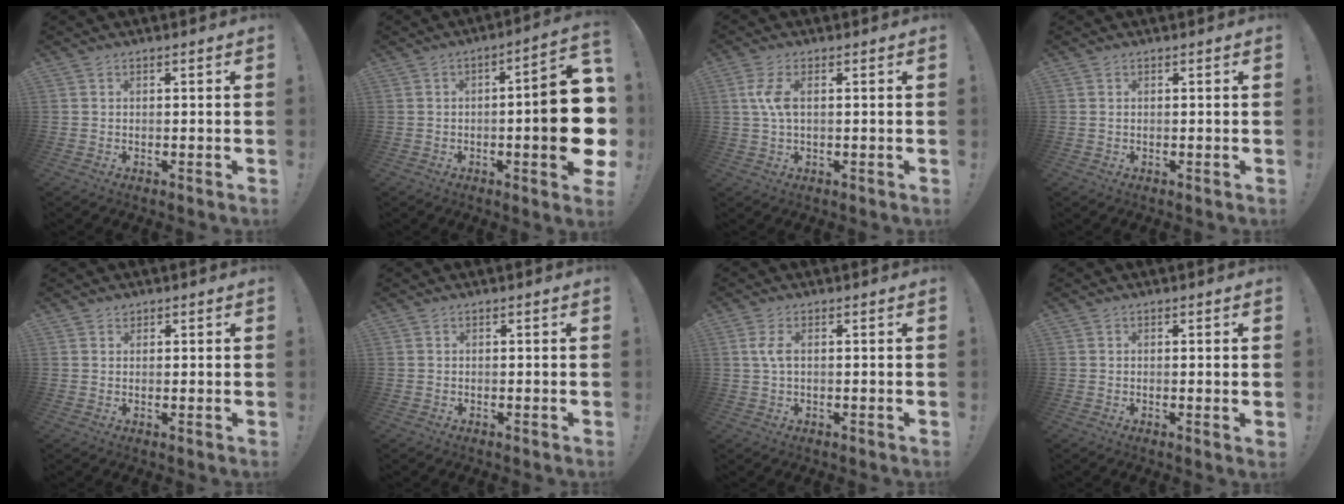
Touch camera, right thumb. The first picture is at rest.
{"total": 16.3, "force": [-2.1, 2.8, 15.9], "torque": [-0.213, 0.003, -0.030]}
{"total": 5.2, "force": [0.7, 2.0, 4.8], "torque": [-0.102, 0.000, 0.009]}
{"total": 0.0}
{"total": 1.4, "force": [1.0, 0.9, 0.1], "torque": [-0.001, 0.000, 0.020]}
{"total": 0.0}
{"total": 3.3, "force": [0.4, 1.2, 3.0], "torque": [-0.064, 0.002, 0.006]}
{"total": 1.3, "force": [0.3, -0.5, 1.2], "torque": [-0.018, -0.004, 0.004]}